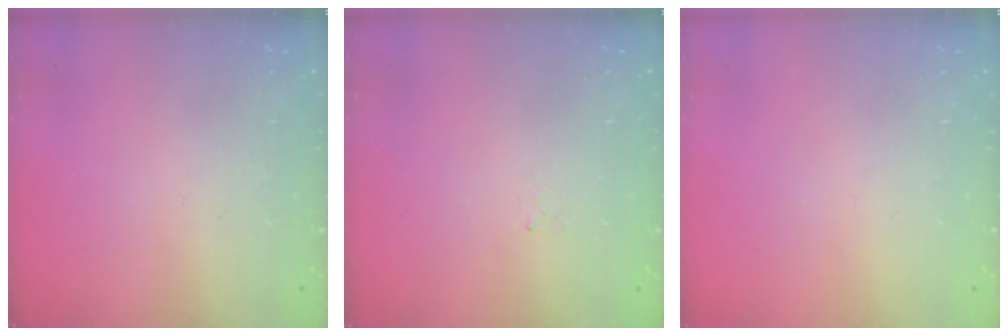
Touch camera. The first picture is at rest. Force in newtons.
{"total": 1.5, "press": 1.5, "slide": 0.2}
{"total": 0.0}